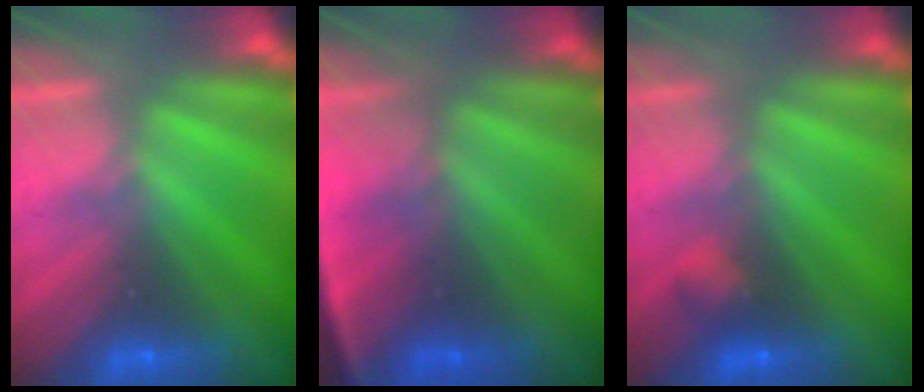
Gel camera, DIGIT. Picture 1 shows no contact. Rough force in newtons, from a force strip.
{"total": 4.2}
{"total": 2.2}